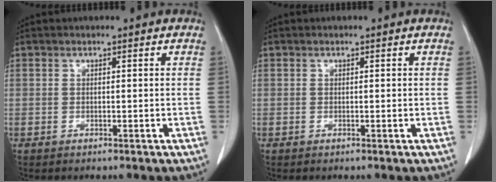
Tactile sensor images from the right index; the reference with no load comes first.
{"total": 0.0}